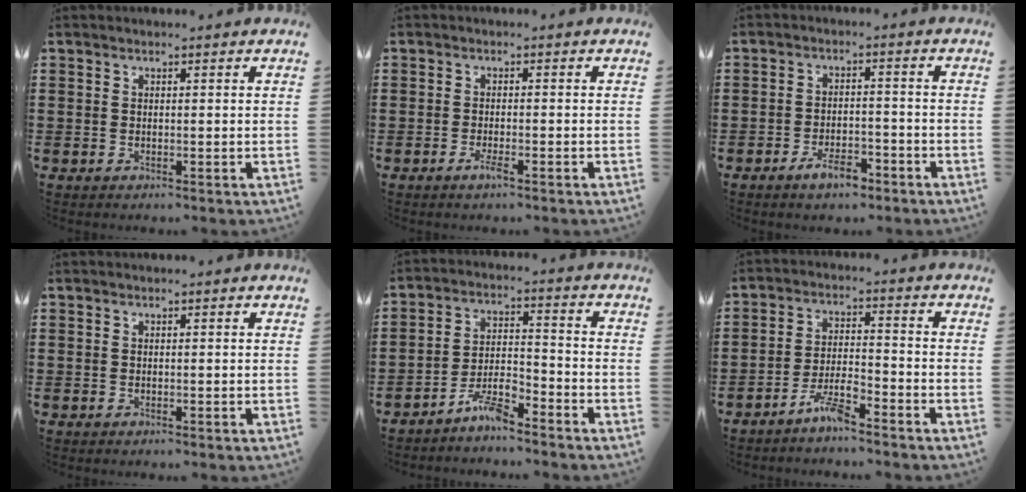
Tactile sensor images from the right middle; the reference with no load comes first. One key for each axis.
{"total": 1.9, "fx": -1.1, "fy": 0.2, "fz": 1.5, "tx": -0.033, "ty": -0.003, "tz": -0.021}
{"total": 4.5, "fx": -3.4, "fy": 1.7, "fz": 2.5, "tx": -0.048, "ty": 0.010, "tz": -0.066}
{"total": 0.0}
{"total": 5.4, "fx": -4.8, "fy": 0.8, "fz": 2.4, "tx": -0.055, "ty": 0.008, "tz": -0.098}
{"total": 5.0, "fx": -4.2, "fy": 0.6, "fz": 2.7, "tx": -0.062, "ty": 0.004, "tz": -0.083}